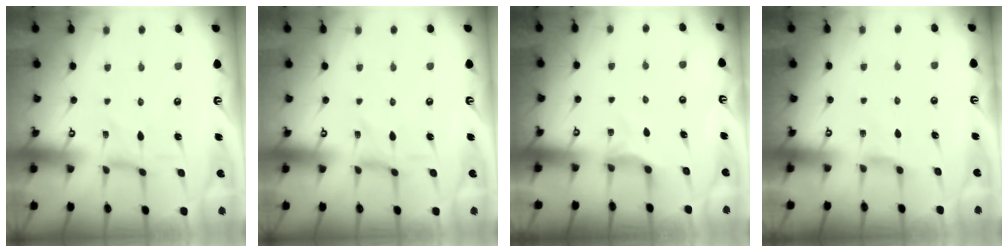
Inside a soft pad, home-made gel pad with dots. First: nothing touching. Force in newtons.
{"total": 0.0}
{"total": 3.7, "press": 3.6, "slide": 0.6}
{"total": 3.7, "press": 3.7, "slide": 0.7}